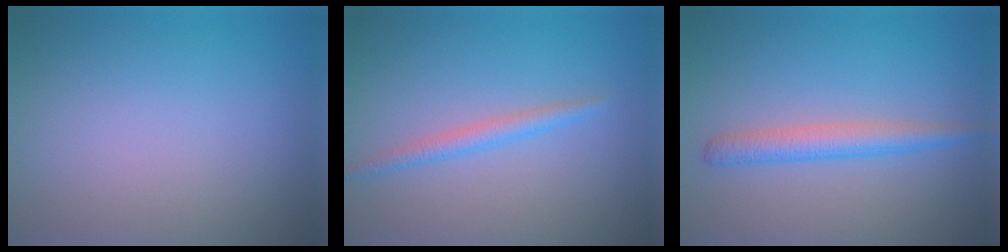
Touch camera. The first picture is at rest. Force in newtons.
{"total": 1.7, "press": 1.7, "slide": 0.1}
{"total": 2.7, "press": 2.7, "slide": 0.1}